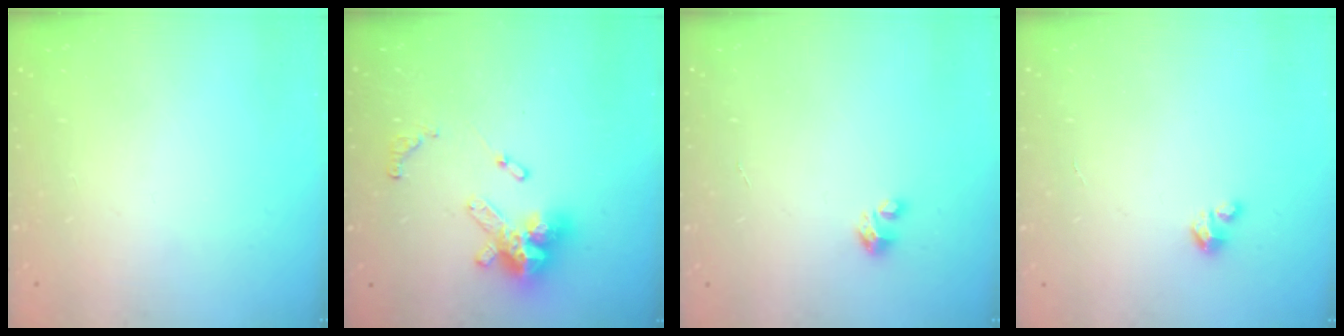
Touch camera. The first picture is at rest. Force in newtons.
{"total": 15.2, "press": 15.1, "slide": 1.3}
{"total": 1.8, "press": 1.8, "slide": 0.1}
{"total": 2.7, "press": 2.7, "slide": 0.2}